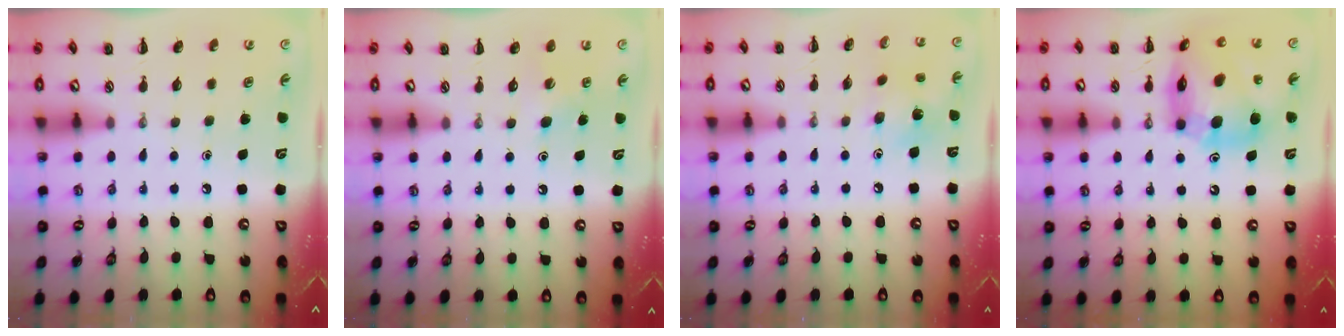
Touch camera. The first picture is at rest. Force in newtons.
{"total": 4.4, "press": 4.2, "slide": 1.4}
{"total": 4.7, "press": 4.6, "slide": 1.0}
{"total": 15.5, "press": 14.7, "slide": 5.0}